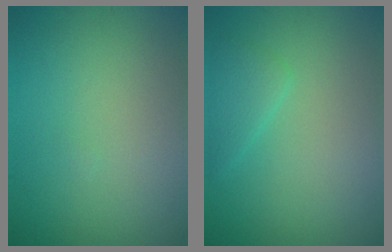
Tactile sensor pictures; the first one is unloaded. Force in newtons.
{"total": 1.7, "press": 1.7, "slide": 0.0}